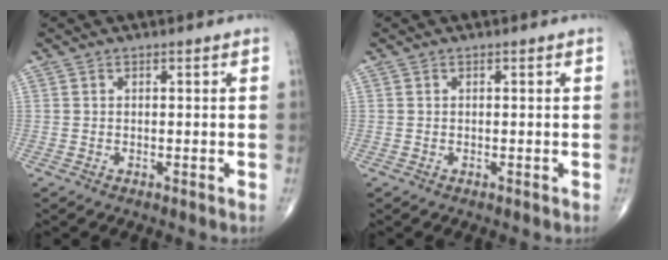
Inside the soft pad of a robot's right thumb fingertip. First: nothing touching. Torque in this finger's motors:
{"motor_torque": [0.06, 0.05, -0.08, 0.01, 0.01]}